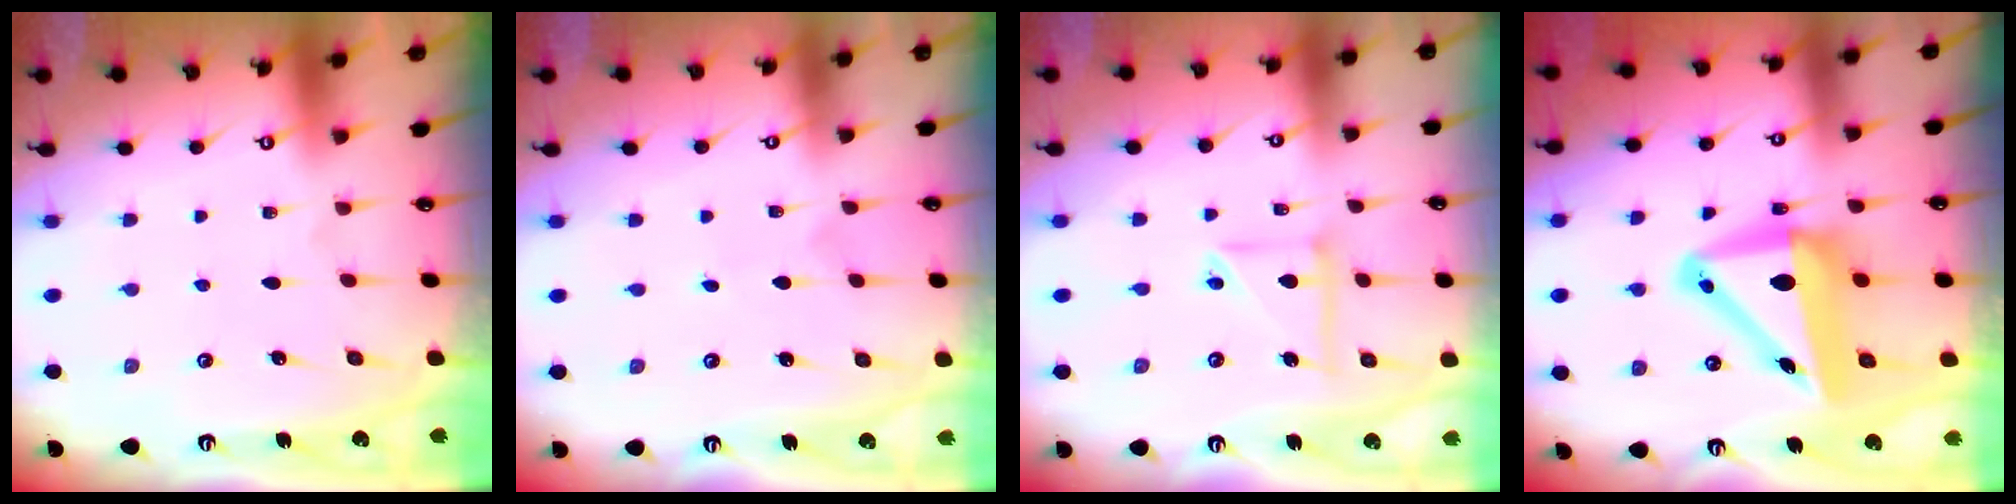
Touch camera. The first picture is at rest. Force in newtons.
{"total": 0.7, "press": 0.7, "slide": 0.0}
{"total": 7.9, "press": 7.8, "slide": 0.7}
{"total": 13.6, "press": 13.3, "slide": 2.6}